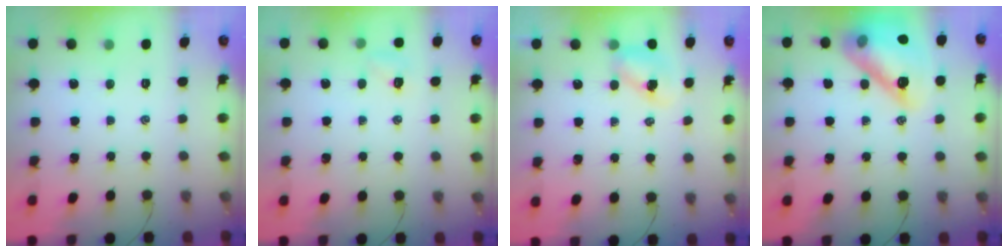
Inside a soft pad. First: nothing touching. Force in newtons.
{"total": 4.7, "press": 4.5, "slide": 1.4}
{"total": 5.8, "press": 5.8, "slide": 0.4}
{"total": 18.1, "press": 18.0, "slide": 1.5}